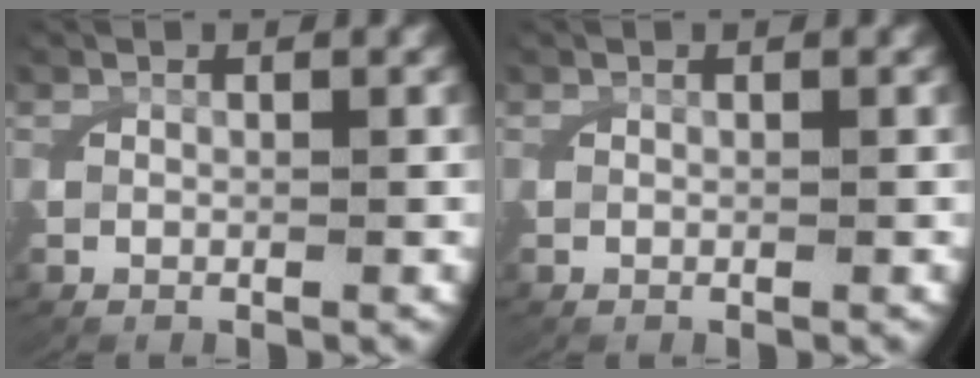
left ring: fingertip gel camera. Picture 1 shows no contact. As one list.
[{"total": 0.0}]